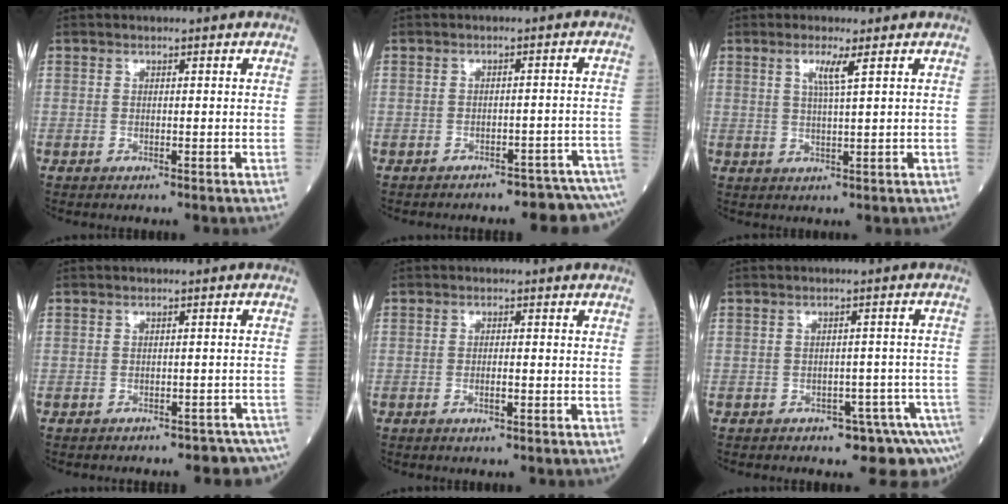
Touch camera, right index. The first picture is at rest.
{"total": 14.4, "force": [-13.6, 2.7, 4.0], "torque": [-0.015, 0.018, -0.144]}
{"total": 3.1, "force": [1.4, -0.4, 2.7], "torque": [-0.055, -0.002, 0.027]}
{"total": 12.1, "force": [-10.7, 4.6, 3.4], "torque": [-0.043, 0.001, -0.102]}
{"total": 1.6, "force": [-0.7, 0.3, 1.4], "torque": [-0.027, -0.001, -0.011]}
{"total": 7.2, "force": [-5.7, 2.6, 3.4], "torque": [-0.022, 0.018, -0.072]}